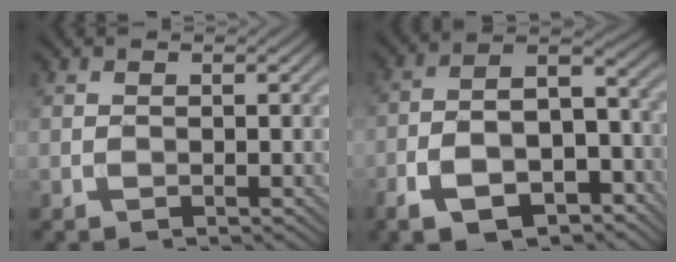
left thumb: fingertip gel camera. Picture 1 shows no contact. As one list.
[{"total": 12.4, "force": [-7.2, 5.8, 8.3], "torque": [-0.156, -0.022, -0.123]}]